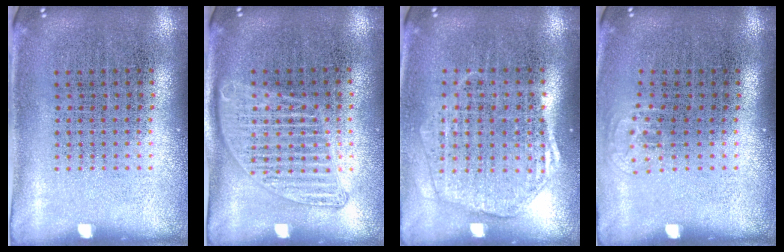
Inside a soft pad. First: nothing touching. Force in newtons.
{"total": 1.5, "press": 1.4, "slide": 0.5}
{"total": 1.7, "press": 1.6, "slide": 0.7}
{"total": 0.6, "press": 0.4, "slide": 0.4}